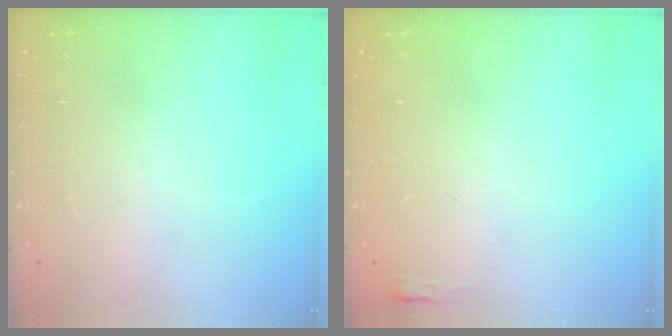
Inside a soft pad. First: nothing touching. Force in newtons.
{"total": 2.7, "press": 2.6, "slide": 0.8}